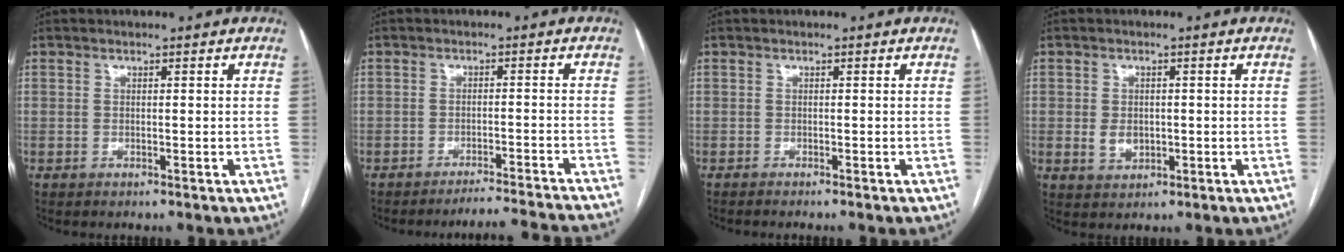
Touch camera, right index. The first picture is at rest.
{"total": 11.3, "force": [-10.8, -2.1, 2.4], "torque": [-0.001, -0.016, -0.139]}
{"total": 2.1, "force": [-1.8, -0.1, 1.1], "torque": [-0.012, 0.000, -0.023]}
{"total": 3.2, "force": [-0.3, 2.3, 2.1], "torque": [-0.037, 0.000, 0.004]}